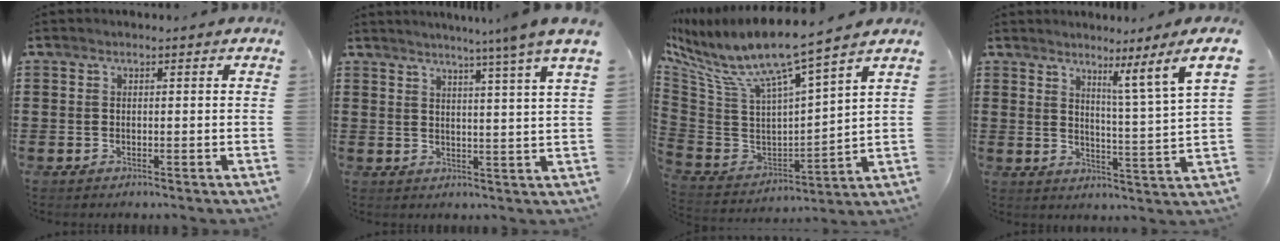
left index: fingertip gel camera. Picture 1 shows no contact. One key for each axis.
{"total": 5.0, "fx": 4.0, "fy": -1.8, "fz": 2.5, "tx": -0.062, "ty": -0.023, "tz": 0.062}
{"total": 9.2, "fx": 6.7, "fy": 0.8, "fz": 6.2, "tx": -0.152, "ty": -0.061, "tz": 0.106}
{"total": 5.2, "fx": 3.7, "fy": -2.5, "fz": 2.7, "tx": -0.040, "ty": -0.047, "tz": 0.046}